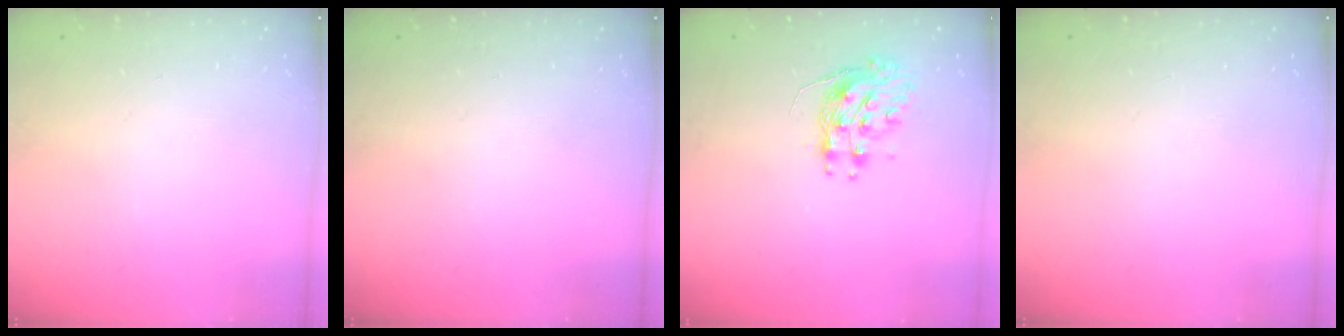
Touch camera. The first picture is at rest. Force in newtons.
{"total": 0.0}
{"total": 9.3, "press": 9.3, "slide": 0.8}
{"total": 0.0}